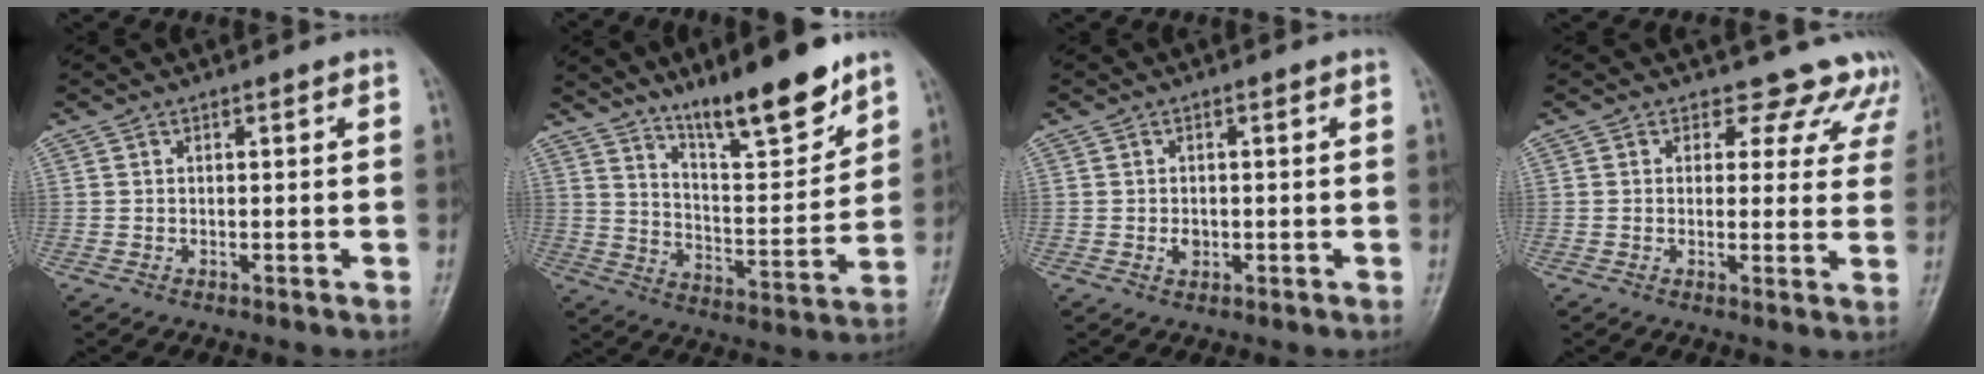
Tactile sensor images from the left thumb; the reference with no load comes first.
{"total": 15.0, "force": [11.3, 3.2, 9.4], "torque": [-0.122, -0.083, 0.194]}
{"total": 1.7, "force": [-0.2, 1.3, 1.0], "torque": [-0.009, 0.001, -0.003]}
{"total": 10.1, "force": [8.7, 5.2, 0.7], "torque": [0.050, -0.040, 0.067]}